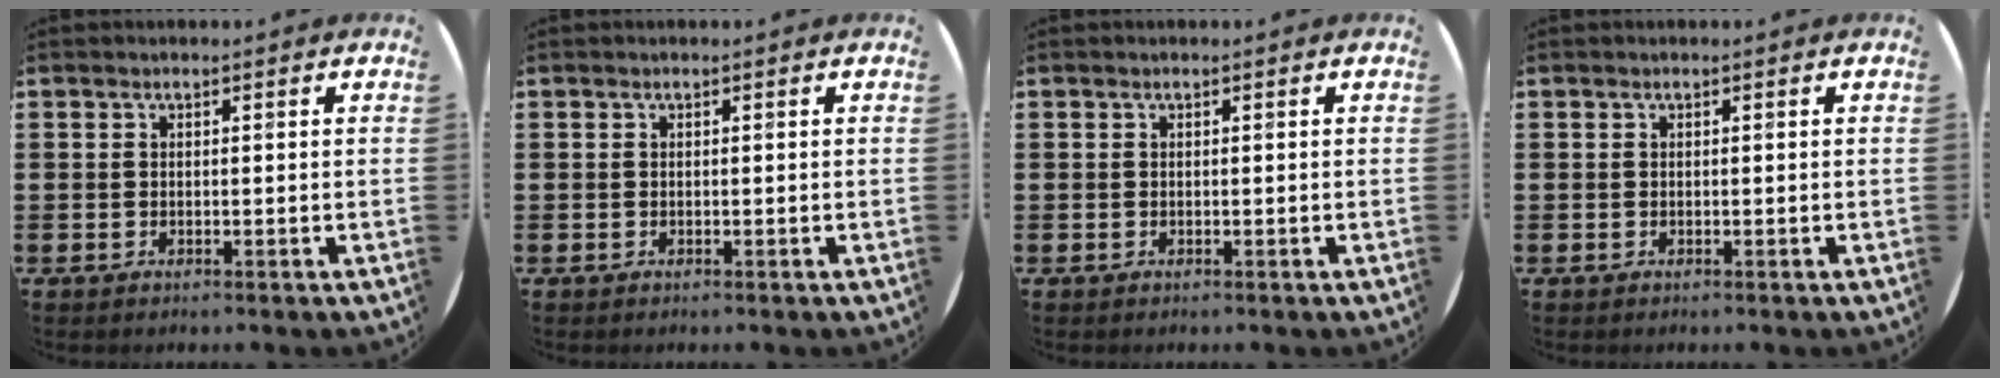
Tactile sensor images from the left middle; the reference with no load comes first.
{"total": 0.0}
{"total": 0.0}
{"total": 0.0}